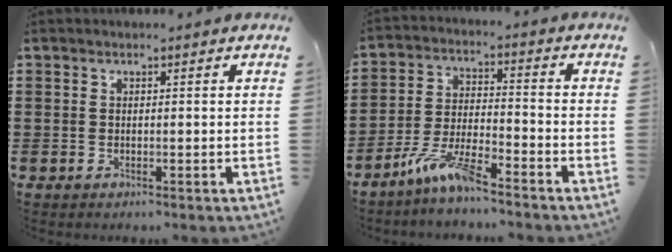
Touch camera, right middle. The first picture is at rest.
{"total": 7.5, "force": [-6.1, 0.8, 4.3], "torque": [-0.101, -0.009, -0.119]}